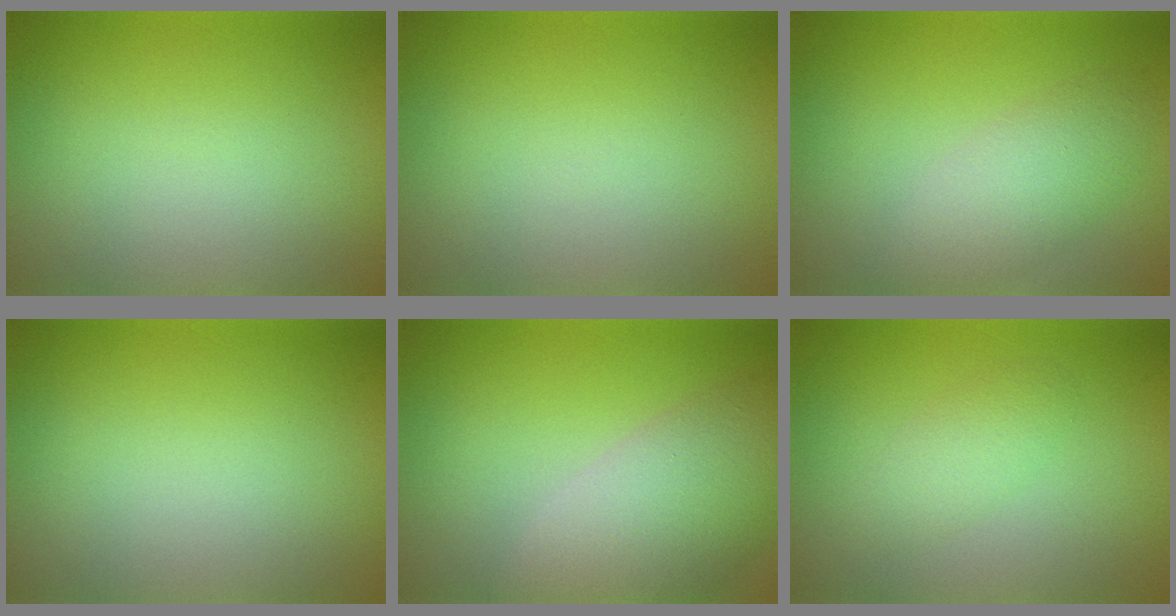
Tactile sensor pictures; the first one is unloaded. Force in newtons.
{"total": 0.0}
{"total": 3.4, "press": 3.4, "slide": 0.2}
{"total": 0.0}
{"total": 6.8, "press": 6.8, "slide": 0.6}
{"total": 1.9, "press": 1.9, "slide": 0.2}